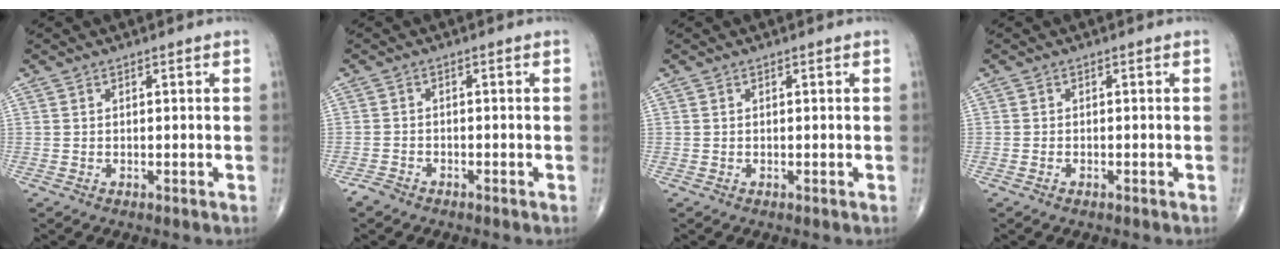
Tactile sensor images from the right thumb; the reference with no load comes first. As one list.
[{"total": 1.9, "force": [-1.6, 0.9, 0.5], "torque": [-0.017, 0.002, -0.031]}, {"total": 0.0}, {"total": 0.7, "force": [-0.5, 0.3, 0.4], "torque": [-0.011, 0.004, -0.008]}]